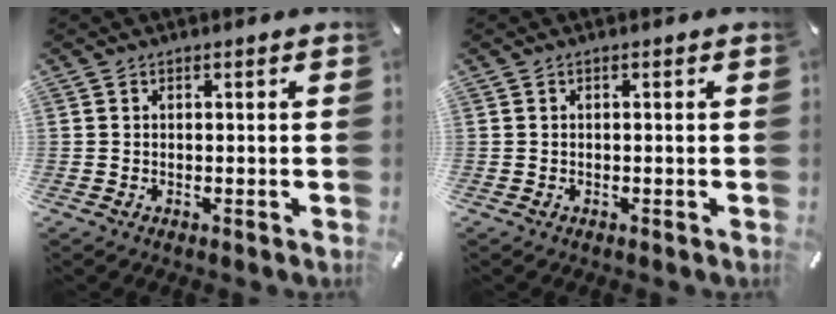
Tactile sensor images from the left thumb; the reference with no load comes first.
{"total": 0.0}